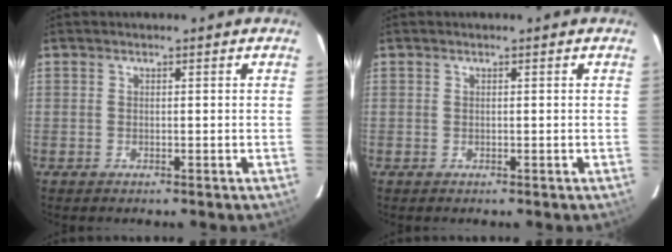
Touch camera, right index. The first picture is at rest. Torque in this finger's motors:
{"motor_torque": [0.00, 0.00, 0.01, 0.00]}